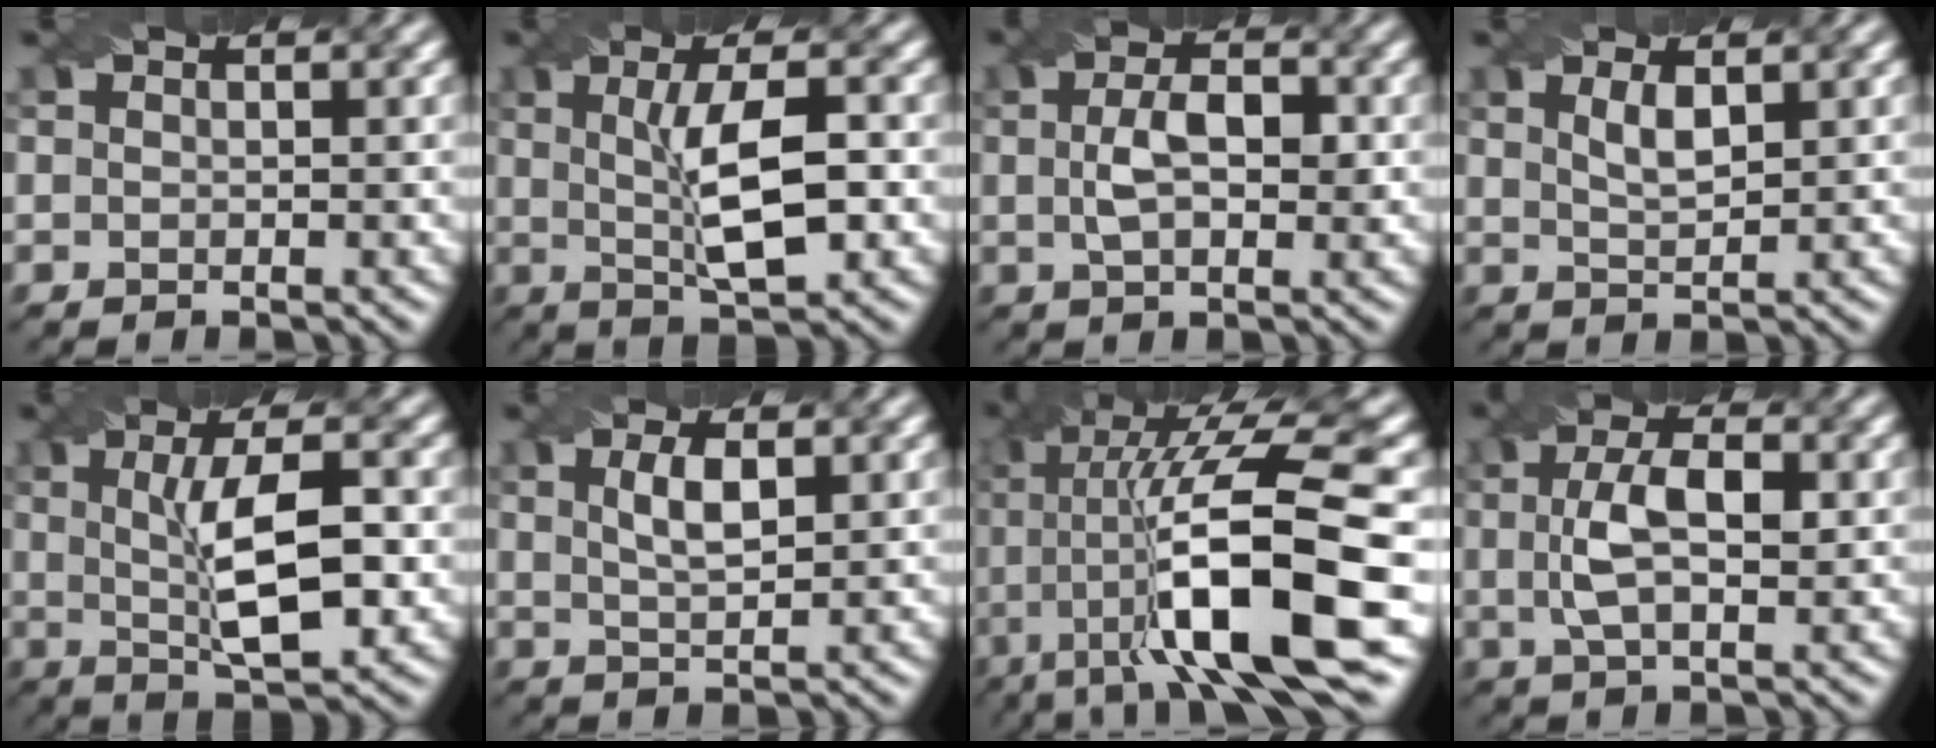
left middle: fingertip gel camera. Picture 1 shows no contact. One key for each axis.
{"total": 6.9, "fx": 0.3, "fy": 1.9, "fz": 6.6, "tx": -0.111, "ty": 0.004, "tz": 0.007}
{"total": 4.1, "fx": 0.3, "fy": 2.0, "fz": 3.6, "tx": -0.071, "ty": 0.004, "tz": 0.002}
{"total": 2.1, "fx": 1.1, "fy": 0.6, "fz": 1.7, "tx": -0.034, "ty": -0.001, "tz": 0.023}
{"total": 7.8, "fx": 0.3, "fy": 2.3, "fz": 7.5, "tx": -0.122, "ty": 0.009, "tz": 0.004}
{"total": 2.8, "fx": 1.0, "fy": 0.9, "fz": 2.5, "tx": -0.049, "ty": 0.003, "tz": 0.020}
{"total": 14.4, "fx": -2.2, "fy": 3.3, "fz": 13.9, "tx": -0.213, "ty": 0.016, "tz": -0.034}
{"total": 4.8, "fx": 0.4, "fy": 1.9, "fz": 4.4, "tx": -0.089, "ty": 0.007, "tz": 0.004}